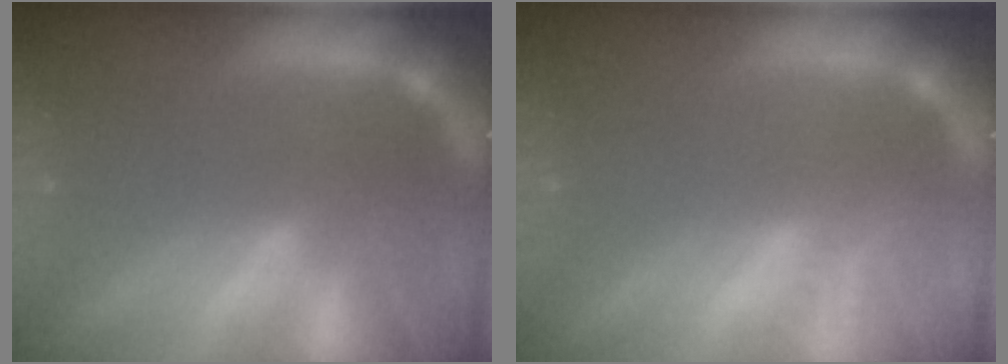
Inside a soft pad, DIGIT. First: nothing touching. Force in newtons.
{"total": 1.5}